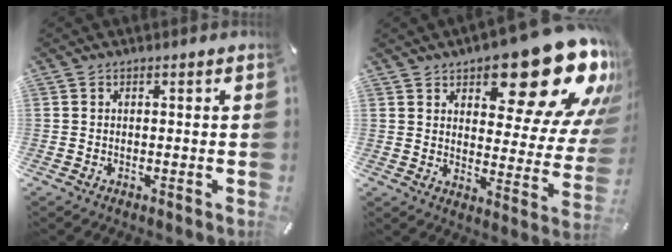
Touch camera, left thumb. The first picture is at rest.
{"total": 23.5, "force": [16.0, 9.3, 14.5], "torque": [-0.176, -0.118, 0.264]}